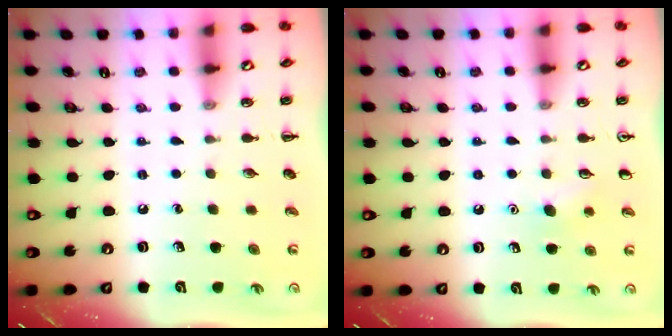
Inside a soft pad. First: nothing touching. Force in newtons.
{"total": 5.2, "press": 5.0, "slide": 1.4}